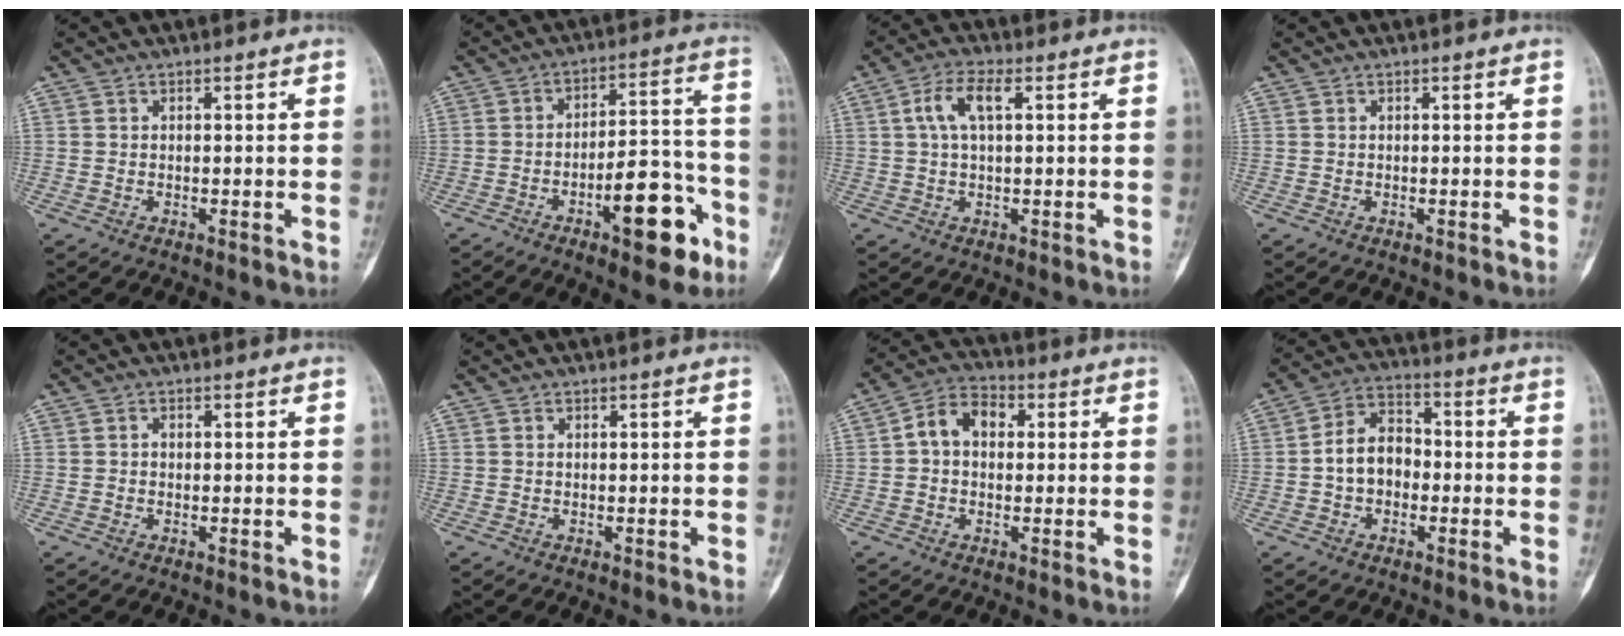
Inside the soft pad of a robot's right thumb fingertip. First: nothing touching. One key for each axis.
{"total": 15.4, "fx": -7.2, "fy": 5.8, "fz": 12.3, "tx": -0.150, "ty": 0.052, "tz": -0.102}
{"total": 6.1, "fx": 1.7, "fy": 2.4, "fz": 5.3, "tx": -0.112, "ty": 0.014, "tz": 0.031}
{"total": 0.0}
{"total": 0.7, "fx": 0.0, "fy": 0.6, "fz": 0.4, "tx": -0.005, "ty": 0.002, "tz": -0.003}
{"total": 0.0}
{"total": 7.5, "fx": 0.9, "fy": 5.5, "fz": 5.1, "tx": -0.070, "ty": 0.024, "tz": 0.005}
{"total": 8.6, "fx": -1.2, "fy": 6.4, "fz": 5.6, "tx": -0.075, "ty": 0.032, "tz": -0.036}